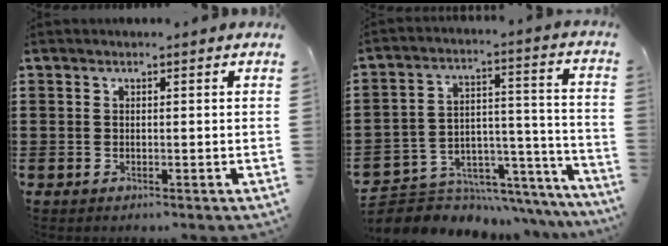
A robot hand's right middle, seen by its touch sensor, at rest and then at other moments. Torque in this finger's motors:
{"motor_torque": [1.26, -0.64, 0.31, 0.07]}